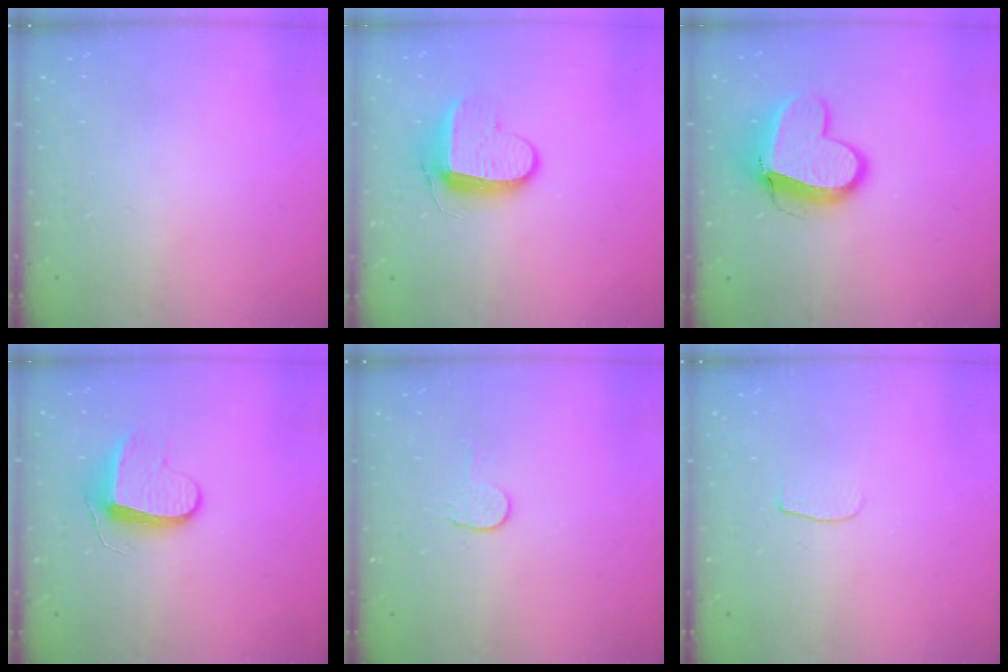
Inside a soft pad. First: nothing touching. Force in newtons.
{"total": 9.2, "press": 9.2, "slide": 0.9}
{"total": 12.4, "press": 12.3, "slide": 1.7}
{"total": 8.9, "press": 8.9, "slide": 0.1}
{"total": 2.7, "press": 2.7, "slide": 0.2}
{"total": 3.0, "press": 3.0, "slide": 0.3}